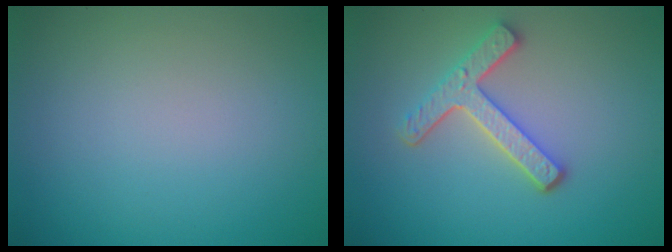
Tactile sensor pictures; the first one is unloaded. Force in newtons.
{"total": 3.7, "press": 3.0, "slide": 2.1}